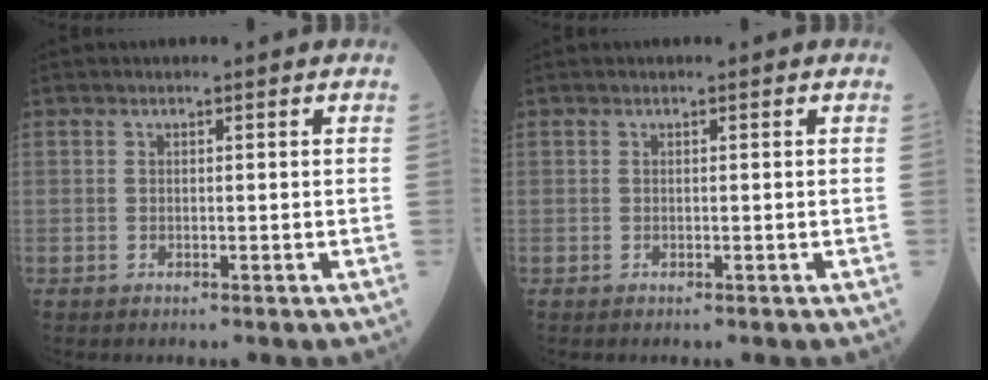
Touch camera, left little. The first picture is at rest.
{"total": 0.0}